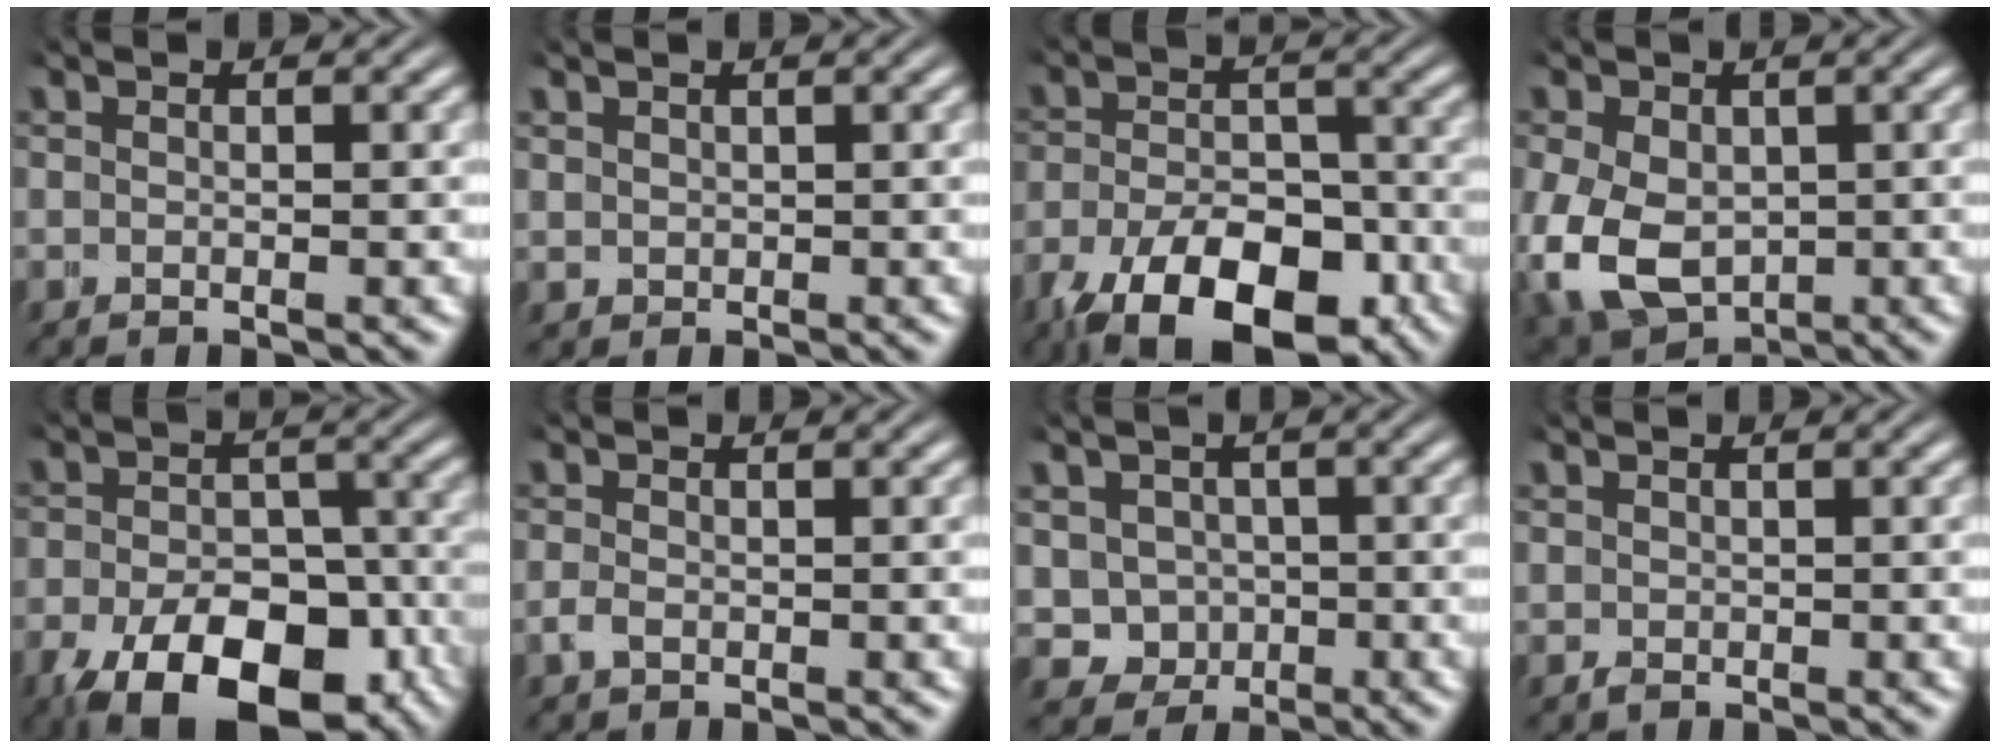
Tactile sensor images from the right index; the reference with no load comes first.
{"total": 1.0, "force": [0.1, 0.0, -1.0], "torque": [0.006, -0.008, 0.019]}
{"total": 10.8, "force": [-7.2, 5.6, 5.7], "torque": [-0.089, -0.041, -0.088]}
{"total": 8.9, "force": [-2.9, 7.5, 3.7], "torque": [-0.128, -0.069, -0.009]}
{"total": 11.7, "force": [-7.8, 6.3, 6.1], "torque": [-0.104, -0.054, -0.089]}
{"total": 1.1, "force": [-1.0, 0.3, -0.4], "torque": [-0.010, -0.016, -0.002]}
{"total": 7.4, "force": [-2.0, 7.1, 0.9], "torque": [-0.047, -0.045, -0.017]}
{"total": 1.2, "force": [-0.4, -0.2, -1.1], "torque": [0.007, -0.010, 0.008]}